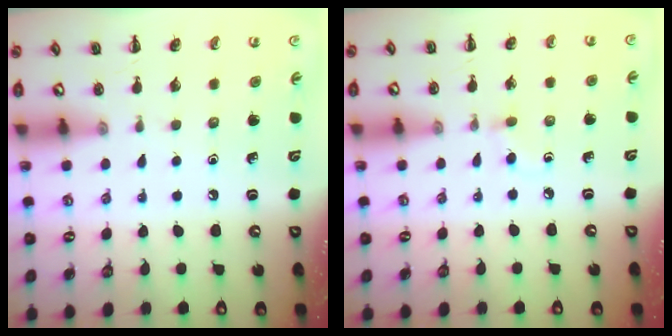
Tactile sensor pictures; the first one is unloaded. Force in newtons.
{"total": 3.9, "press": 3.6, "slide": 1.5}